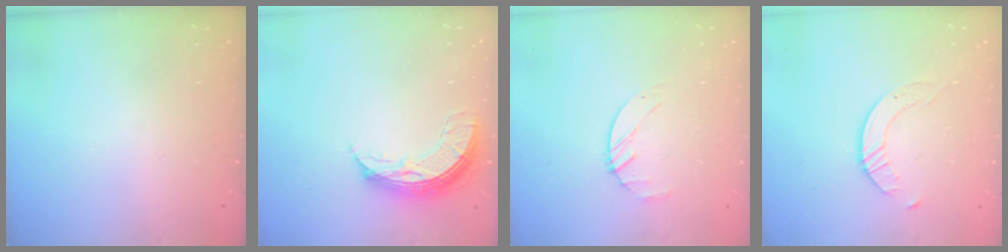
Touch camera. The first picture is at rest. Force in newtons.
{"total": 8.0, "press": 8.0, "slide": 0.7}
{"total": 1.9, "press": 1.9, "slide": 0.3}
{"total": 2.7, "press": 2.7, "slide": 0.3}